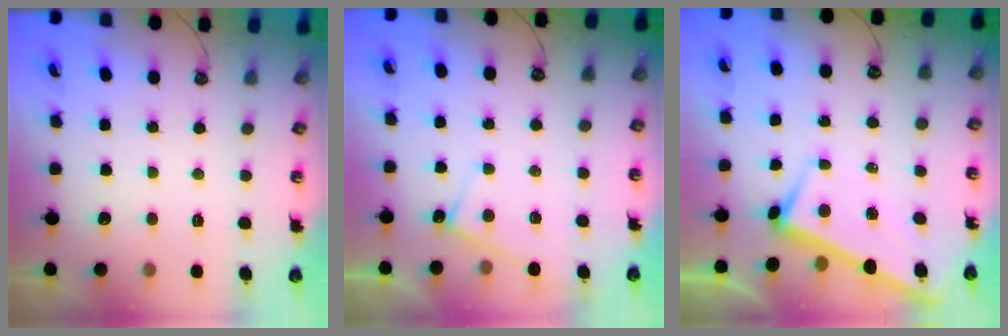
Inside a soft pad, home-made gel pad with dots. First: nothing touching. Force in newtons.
{"total": 1.3, "press": 1.3, "slide": 0.3}
{"total": 2.9, "press": 2.9, "slide": 0.2}